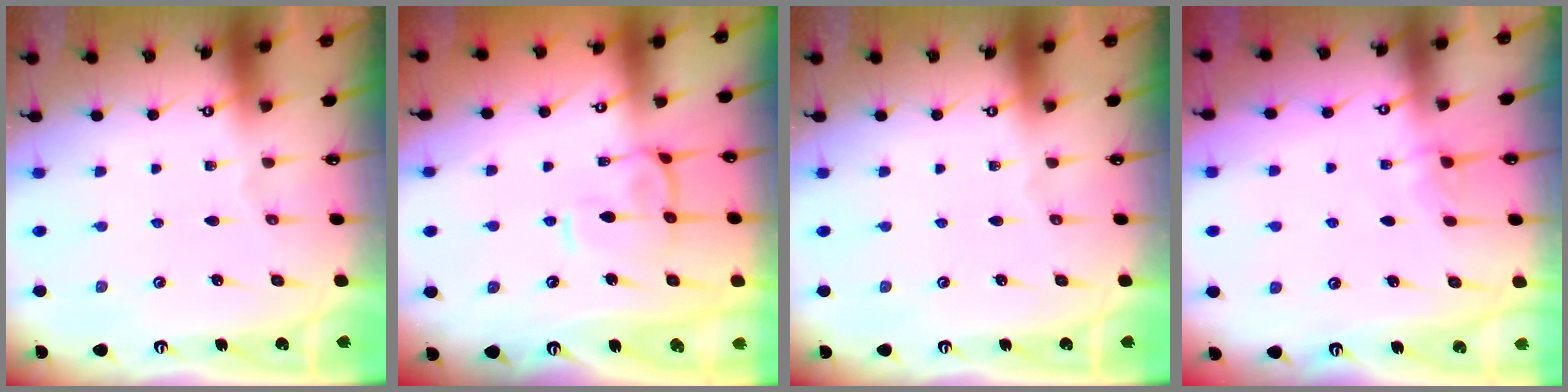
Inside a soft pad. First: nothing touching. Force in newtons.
{"total": 3.9, "press": 3.7, "slide": 1.0}
{"total": 0.0}
{"total": 1.8, "press": 1.8, "slide": 0.4}